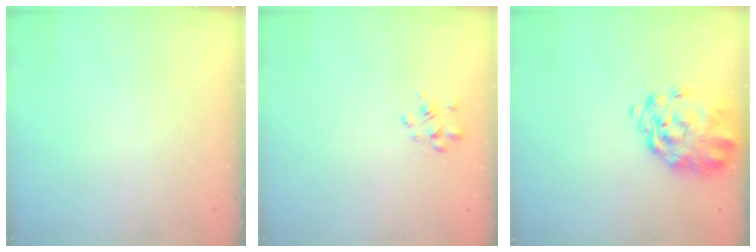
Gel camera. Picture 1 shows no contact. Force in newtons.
{"total": 2.5, "press": 2.3, "slide": 1.1}
{"total": 3.9, "press": 3.3, "slide": 2.1}